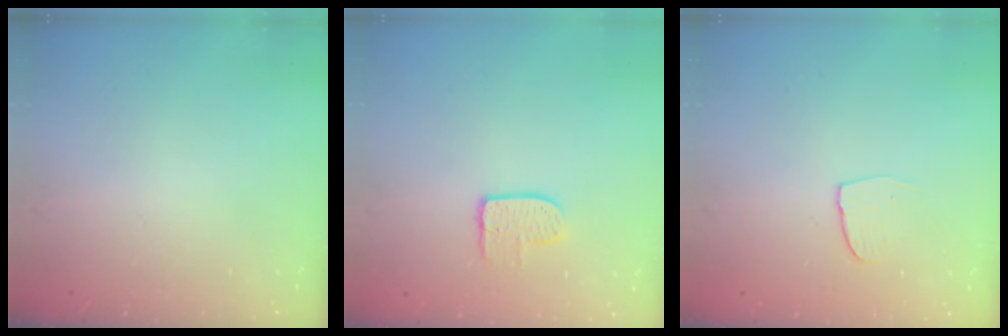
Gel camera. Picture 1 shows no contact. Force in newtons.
{"total": 7.4, "press": 7.4, "slide": 0.2}
{"total": 4.2, "press": 4.2, "slide": 0.3}